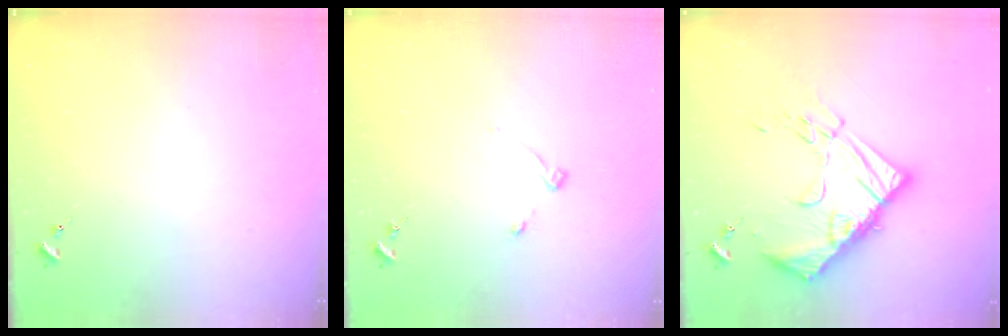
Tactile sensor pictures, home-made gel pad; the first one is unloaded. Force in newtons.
{"total": 3.8, "press": 3.8, "slide": 0.5}
{"total": 18.8, "press": 18.7, "slide": 1.2}